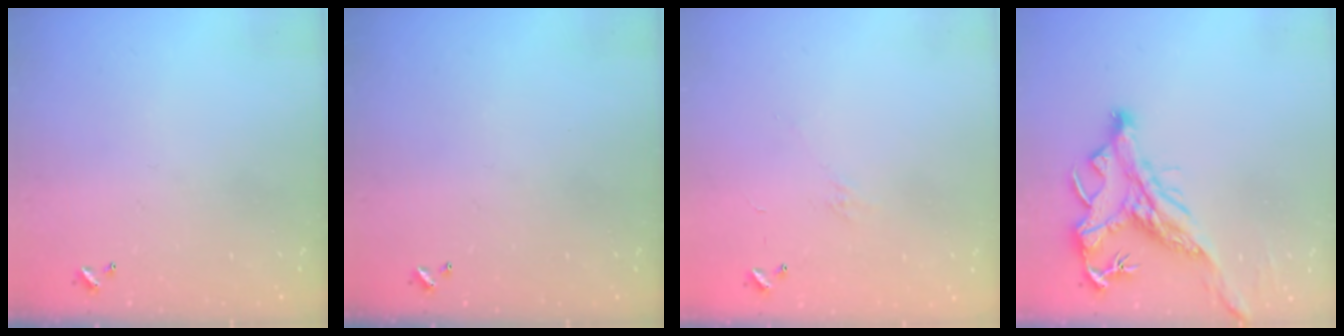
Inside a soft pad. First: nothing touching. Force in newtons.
{"total": 0.0}
{"total": 4.6, "press": 4.5, "slide": 1.0}
{"total": 2.9, "press": 2.5, "slide": 1.4}